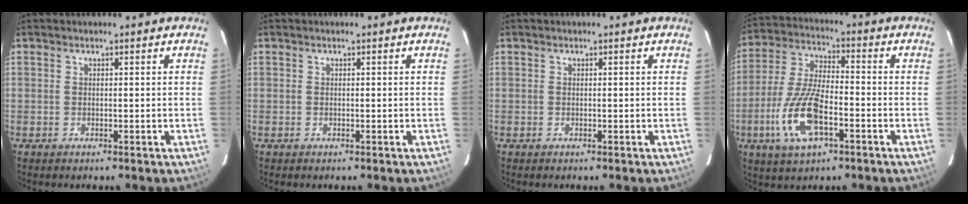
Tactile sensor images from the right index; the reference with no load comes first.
{"total": 0.0}
{"total": 0.0}
{"total": 13.8, "force": [-5.1, 5.3, 11.7], "torque": [-0.254, -0.007, -0.097]}